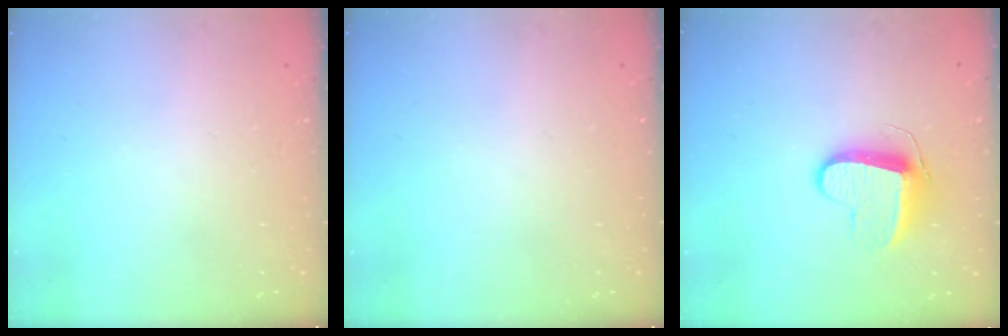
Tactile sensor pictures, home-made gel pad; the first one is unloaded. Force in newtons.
{"total": 0.0}
{"total": 9.5, "press": 9.5, "slide": 0.4}